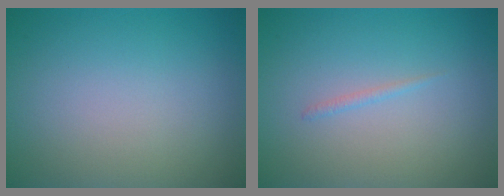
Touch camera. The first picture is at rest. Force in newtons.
{"total": 0.6, "press": 0.5, "slide": 0.1}